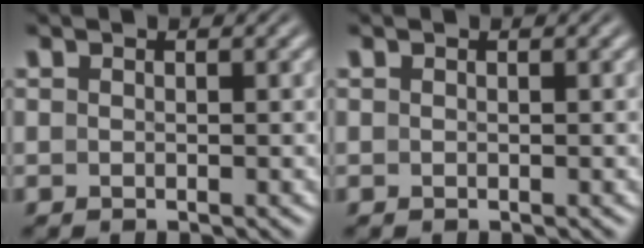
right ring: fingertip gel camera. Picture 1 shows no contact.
{"total": 0.0}